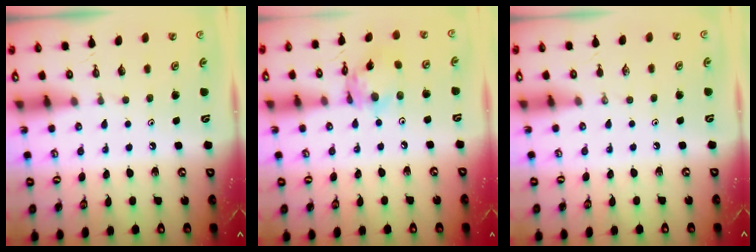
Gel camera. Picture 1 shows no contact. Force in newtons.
{"total": 9.2, "press": 9.2, "slide": 0.6}
{"total": 0.0}